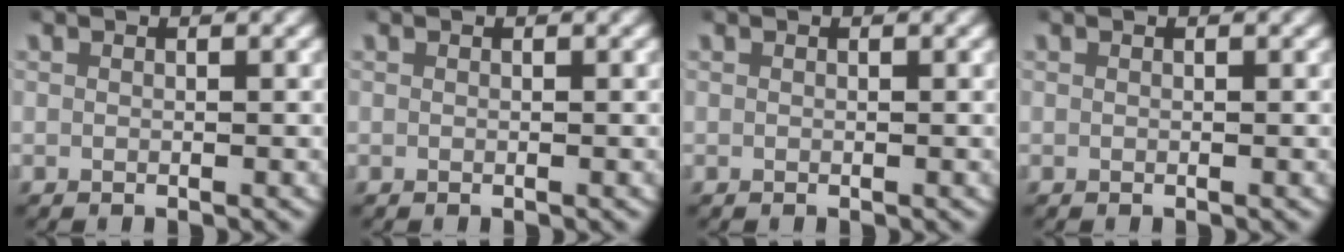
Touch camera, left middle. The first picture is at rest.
{"total": 0.0}
{"total": 0.0}
{"total": 0.0}